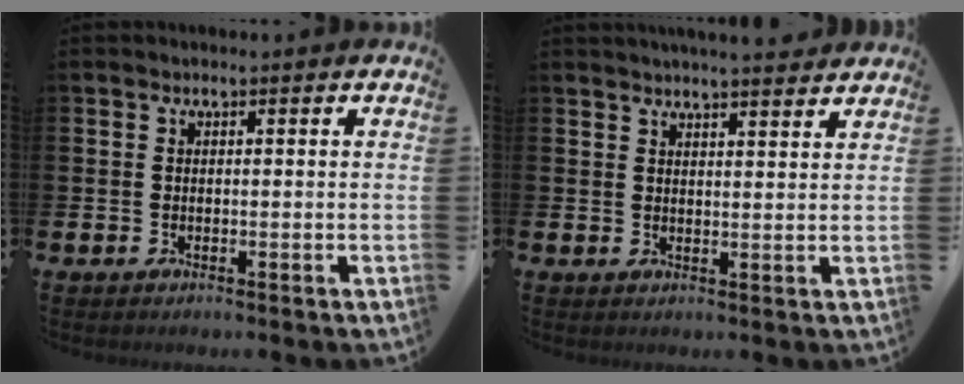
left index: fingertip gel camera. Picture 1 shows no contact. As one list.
[{"total": 3.4, "force": [3.4, -0.4, 0.3], "torque": [-0.012, -0.016, 0.062]}]